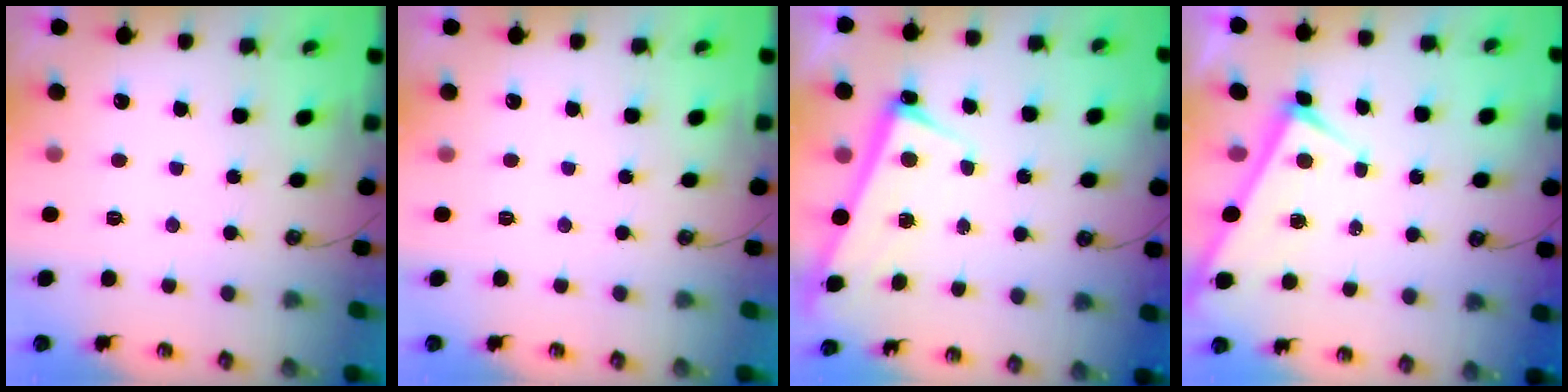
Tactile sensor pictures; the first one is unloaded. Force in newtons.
{"total": 0.0}
{"total": 2.7, "press": 2.6, "slide": 0.6}
{"total": 1.0, "press": 0.9, "slide": 0.4}